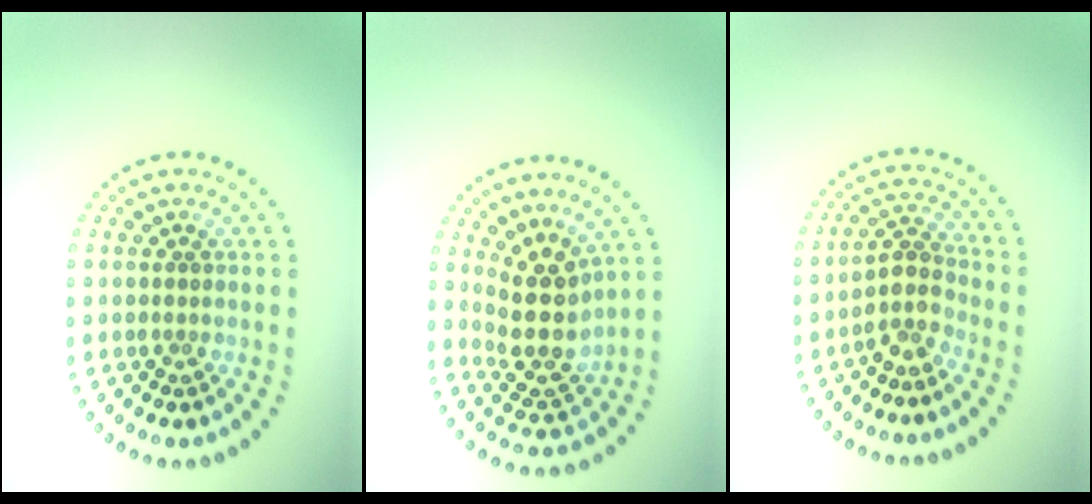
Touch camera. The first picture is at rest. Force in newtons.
{"total": 4.5, "press": 3.7, "slide": 2.5}
{"total": 2.8, "press": 2.1, "slide": 1.9}